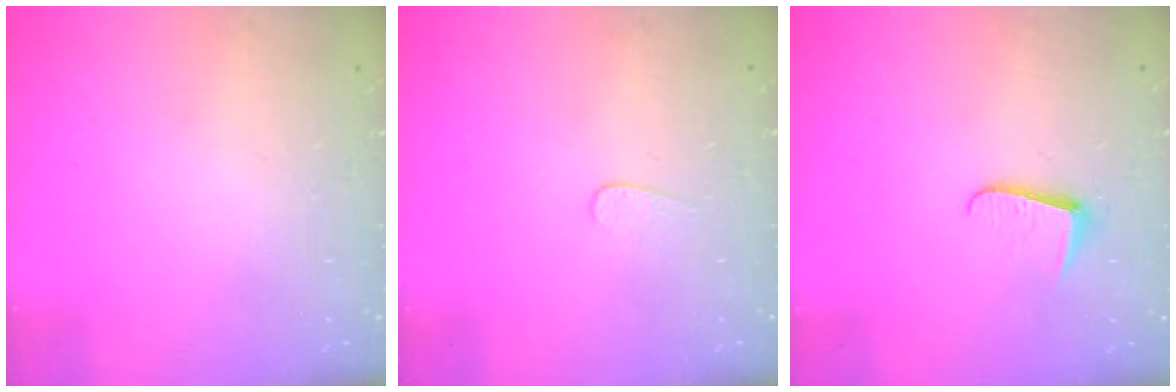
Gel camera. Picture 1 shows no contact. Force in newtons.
{"total": 3.1, "press": 3.0, "slide": 0.3}
{"total": 5.9, "press": 5.9, "slide": 0.6}